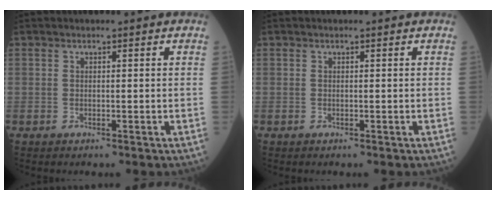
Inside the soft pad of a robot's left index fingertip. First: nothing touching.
{"total": 0.0}